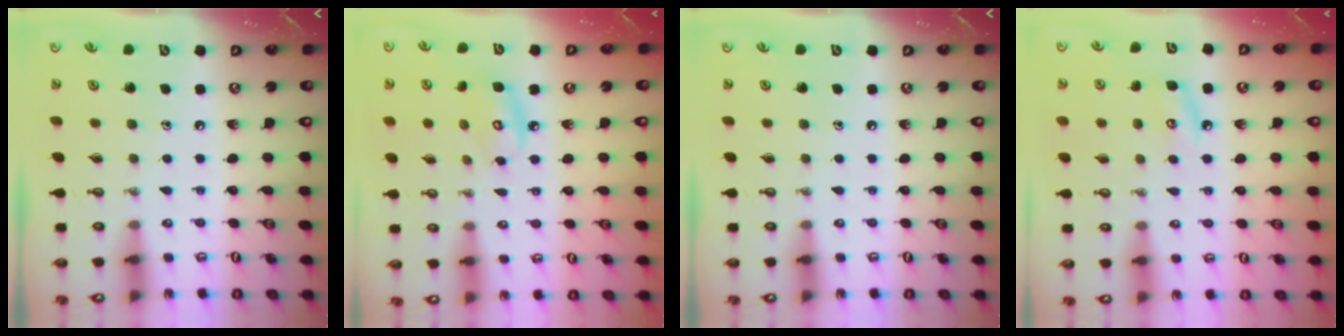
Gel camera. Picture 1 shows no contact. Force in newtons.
{"total": 6.6, "press": 6.6, "slide": 0.3}
{"total": 0.0}
{"total": 6.6, "press": 6.6, "slide": 0.7}